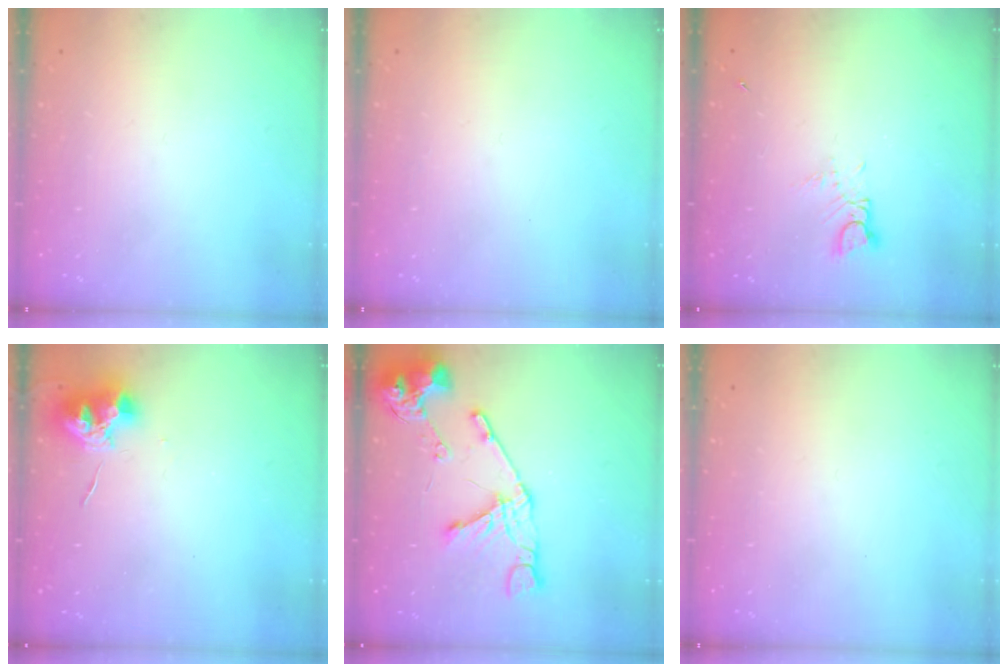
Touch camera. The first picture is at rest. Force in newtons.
{"total": 0.0}
{"total": 2.8, "press": 2.8, "slide": 0.4}
{"total": 11.3, "press": 11.3, "slide": 0.2}
{"total": 16.5, "press": 16.5, "slide": 1.6}
{"total": 0.0}